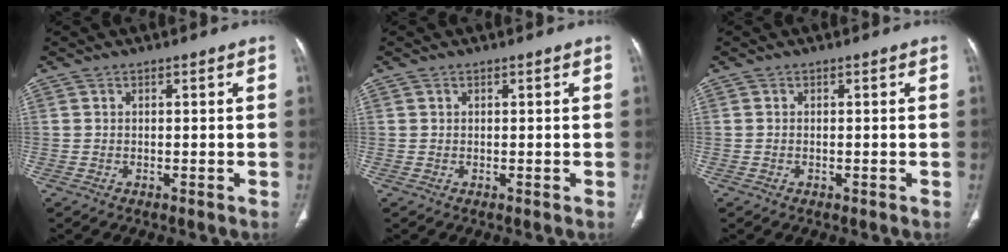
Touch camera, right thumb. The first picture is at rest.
{"total": 0.0}
{"total": 0.0}